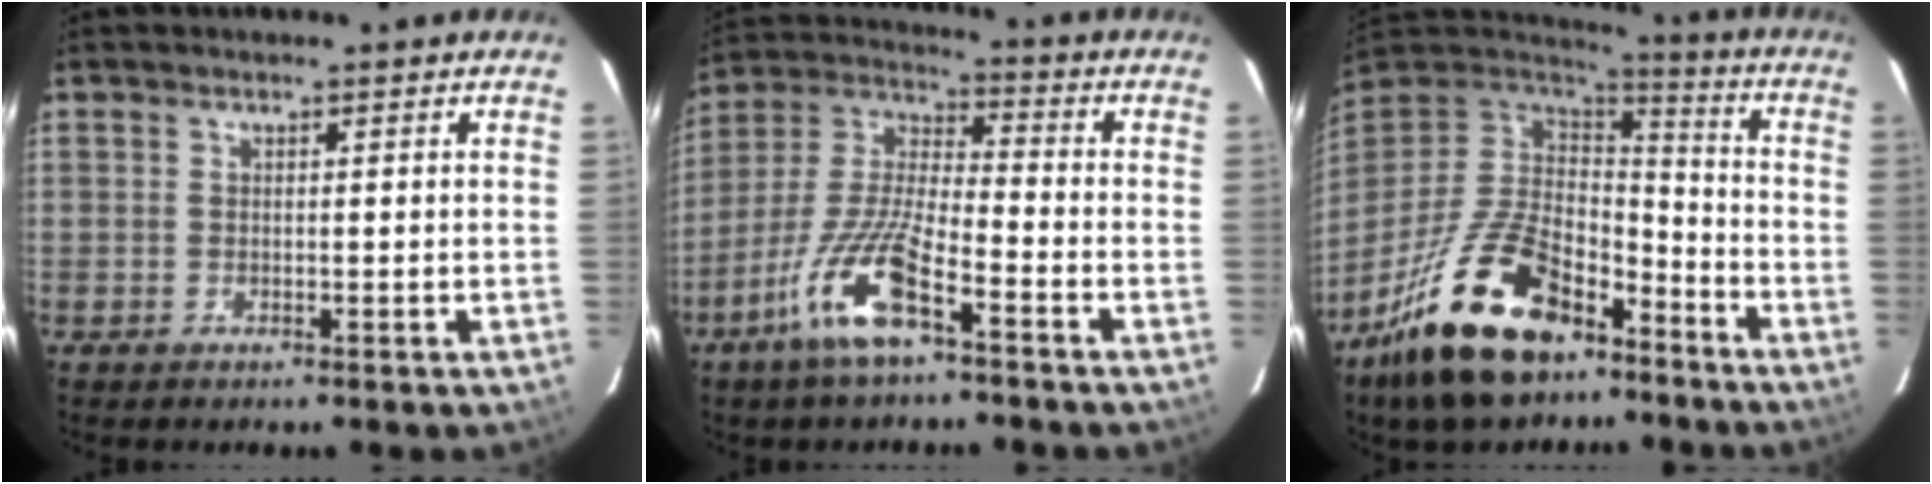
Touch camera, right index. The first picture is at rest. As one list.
[{"total": 13.4, "force": [-7.9, 2.8, 10.5], "torque": [-0.227, -0.010, -0.156]}, {"total": 23.2, "force": [-14.6, 11.5, 13.9], "torque": [-0.281, -0.003, -0.239]}]